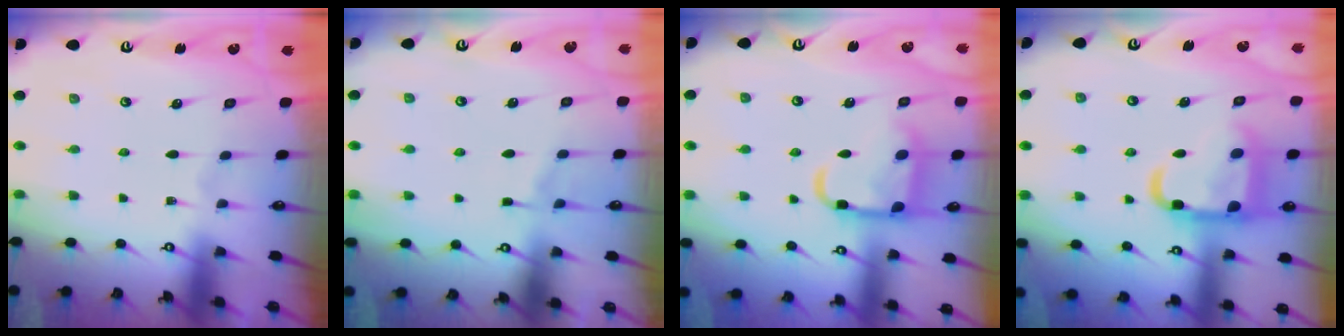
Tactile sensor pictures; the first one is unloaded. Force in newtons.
{"total": 3.2, "press": 3.2, "slide": 0.5}
{"total": 14.1, "press": 14.1, "slide": 1.3}
{"total": 15.7, "press": 15.6, "slide": 1.6}